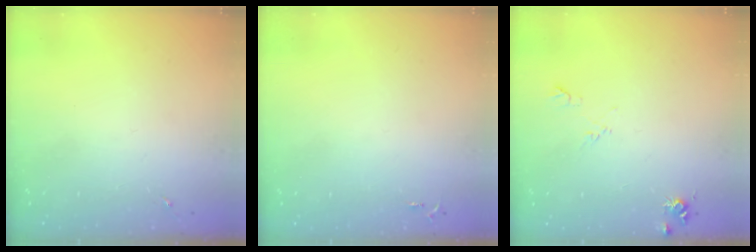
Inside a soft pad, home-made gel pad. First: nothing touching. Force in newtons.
{"total": 2.6, "press": 2.6, "slide": 0.3}
{"total": 8.2, "press": 8.2, "slide": 0.8}